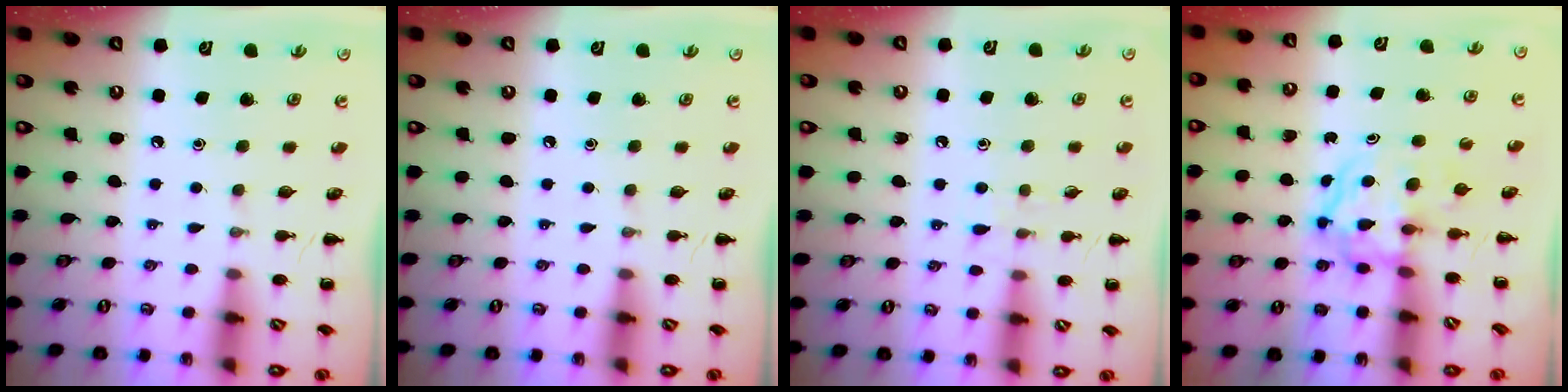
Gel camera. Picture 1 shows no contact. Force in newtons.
{"total": 0.0}
{"total": 5.5, "press": 4.9, "slide": 2.4}
{"total": 3.9, "press": 3.9, "slide": 0.5}